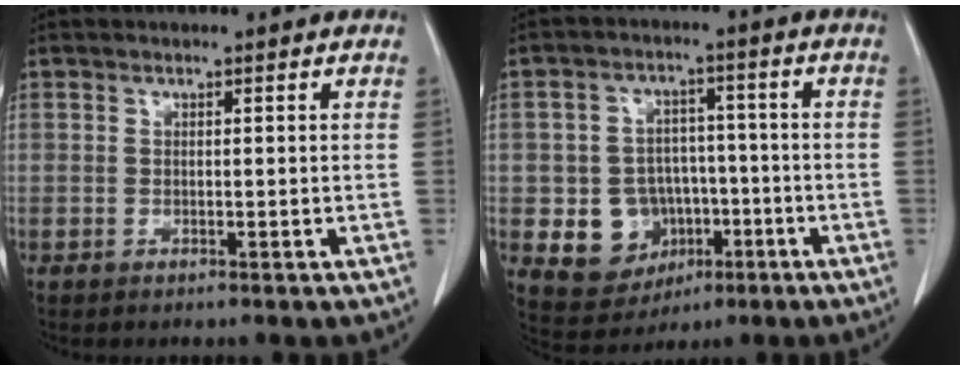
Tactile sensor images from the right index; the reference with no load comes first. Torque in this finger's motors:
{"motor_torque": [0.09, -0.04, -0.39, -0.17]}